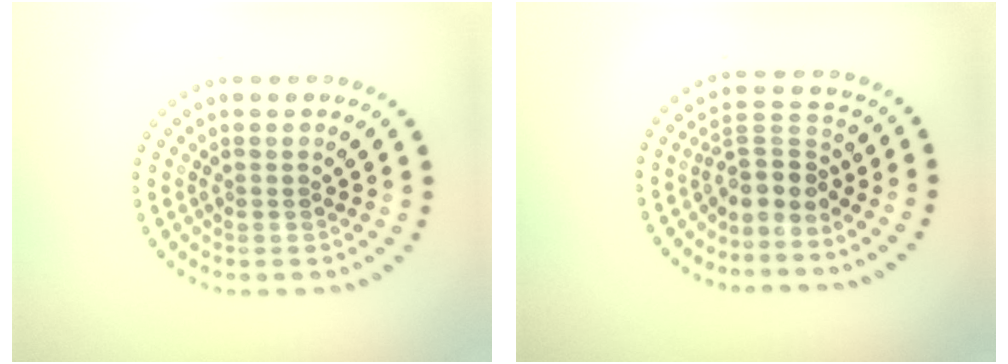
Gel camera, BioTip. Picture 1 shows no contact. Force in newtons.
{"total": 3.2, "press": 2.4, "slide": 2.2}